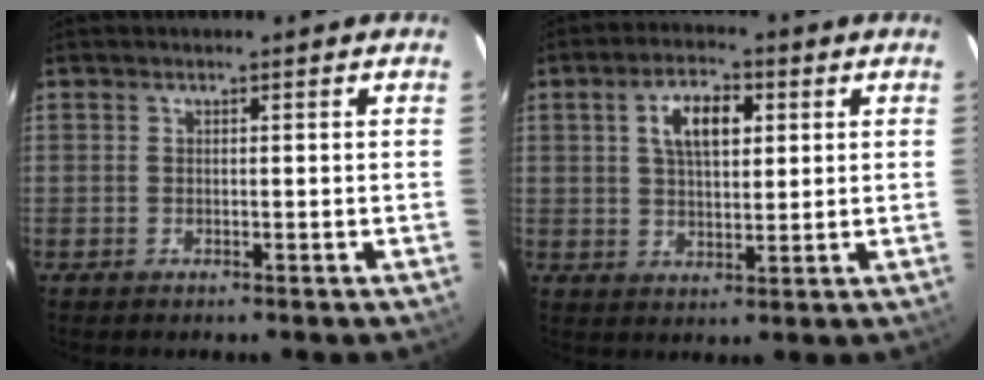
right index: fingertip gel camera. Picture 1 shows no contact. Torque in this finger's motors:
{"motor_torque": [0.76, 0.60, 0.24, 0.07]}